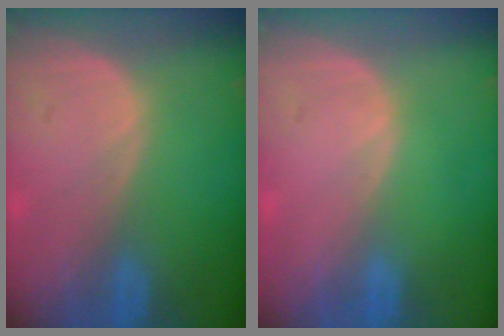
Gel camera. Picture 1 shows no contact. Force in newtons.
{"total": 0.0}